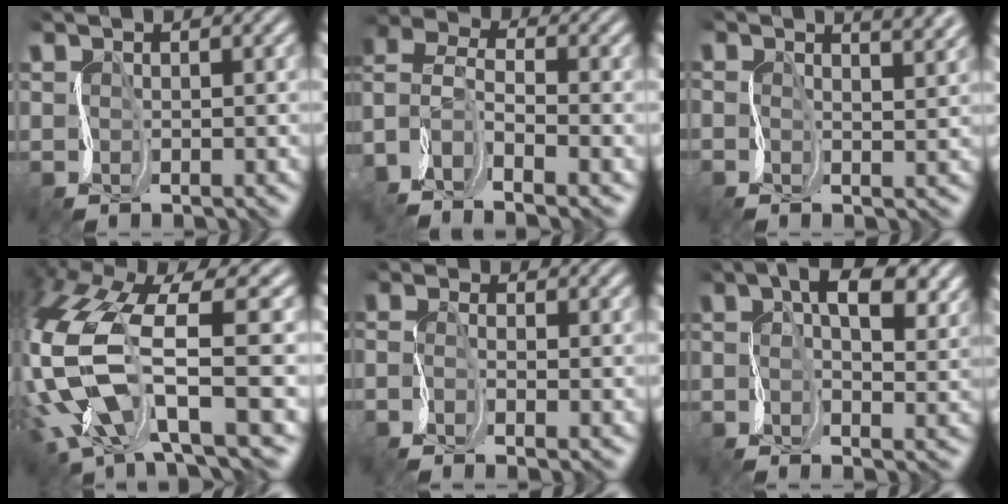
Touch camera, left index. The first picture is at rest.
{"total": 8.6, "force": [-4.5, 4.3, 6.0], "torque": [-0.144, 0.000, -0.067]}
{"total": 5.0, "force": [2.7, 2.0, 3.8], "torque": [-0.035, 0.029, 0.011]}
{"total": 12.1, "force": [-1.1, 5.5, 10.7], "torque": [-0.261, 0.001, -0.003]}
{"total": 3.5, "force": [-2.4, 1.2, 2.3], "torque": [-0.054, -0.012, -0.040]}
{"total": 7.5, "force": [2.5, 3.3, 6.2], "torque": [-0.123, 0.011, 0.032]}